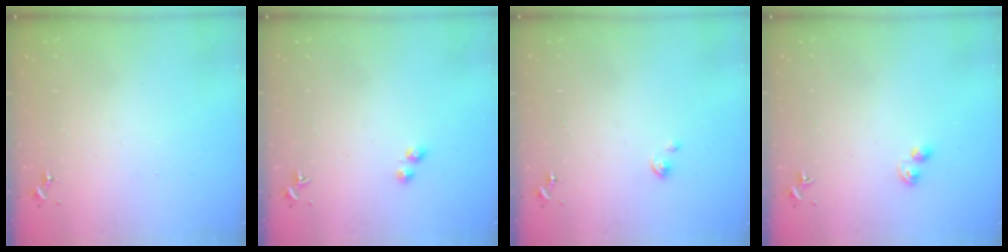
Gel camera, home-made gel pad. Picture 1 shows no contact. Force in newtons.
{"total": 2.8, "press": 2.7, "slide": 0.7}
{"total": 1.4, "press": 1.4, "slide": 0.1}
{"total": 4.0, "press": 4.0, "slide": 0.4}